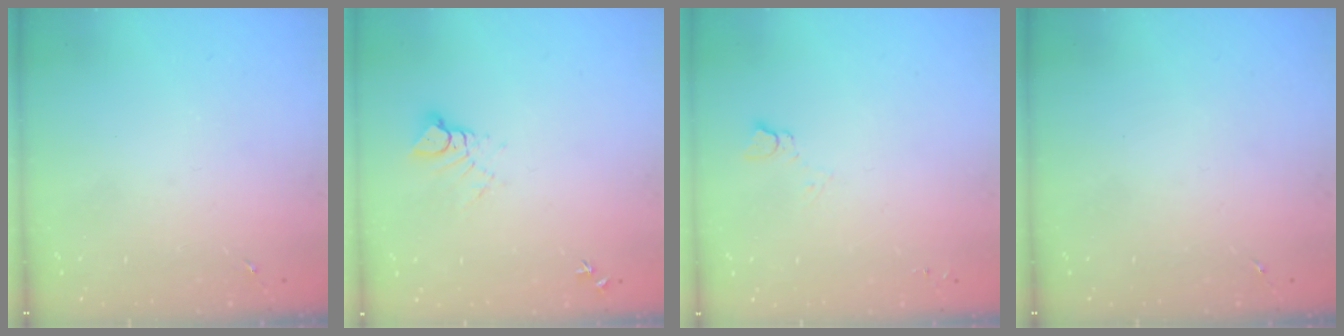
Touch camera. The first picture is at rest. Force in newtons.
{"total": 4.4, "press": 4.4, "slide": 0.1}
{"total": 3.8, "press": 3.8, "slide": 0.3}
{"total": 0.0}